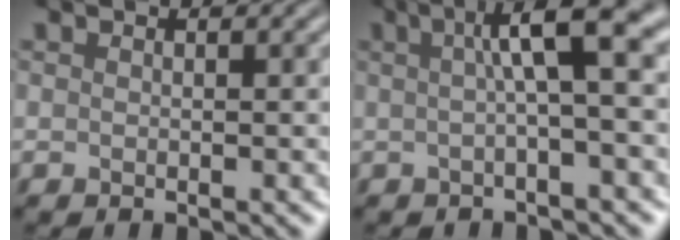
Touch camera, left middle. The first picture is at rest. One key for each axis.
{"total": 6.7, "fx": 1.2, "fy": 1.4, "fz": 6.5, "tx": -0.084, "ty": 0.015, "tz": 0.009}